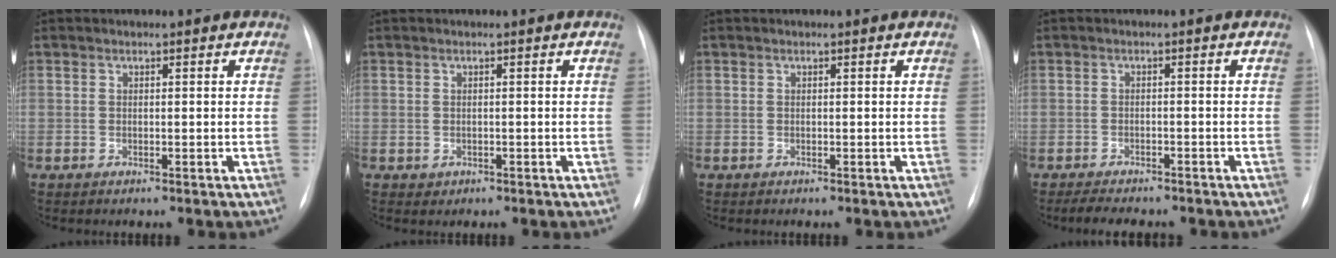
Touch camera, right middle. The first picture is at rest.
{"total": 1.3, "force": [-0.5, 1.2, 0.2], "torque": [-0.001, 0.004, 0.000]}
{"total": 0.0}
{"total": 6.1, "force": [-5.2, 1.9, 2.6], "torque": [-0.043, -0.009, -0.070]}